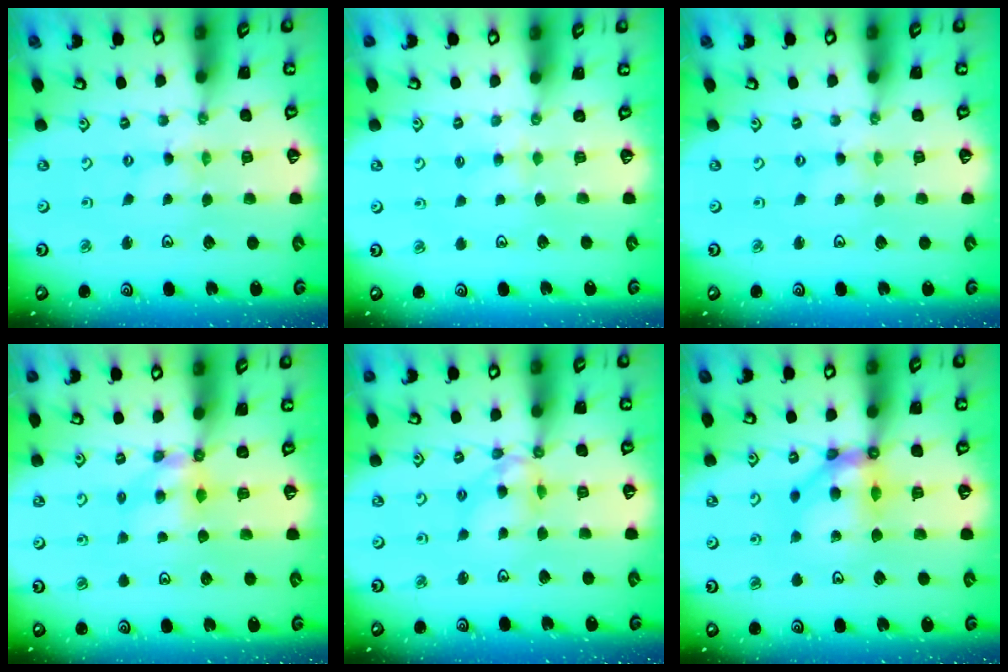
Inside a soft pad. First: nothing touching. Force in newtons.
{"total": 2.1, "press": 2.1, "slide": 0.4}
{"total": 0.0}
{"total": 5.6, "press": 5.6, "slide": 0.3}
{"total": 10.6, "press": 10.6, "slide": 1.1}
{"total": 9.4, "press": 9.4, "slide": 1.1}